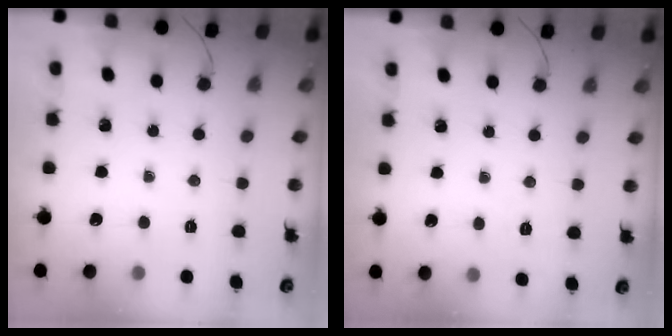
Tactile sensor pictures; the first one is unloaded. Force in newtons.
{"total": 2.0, "press": 0.4, "slide": 1.9}